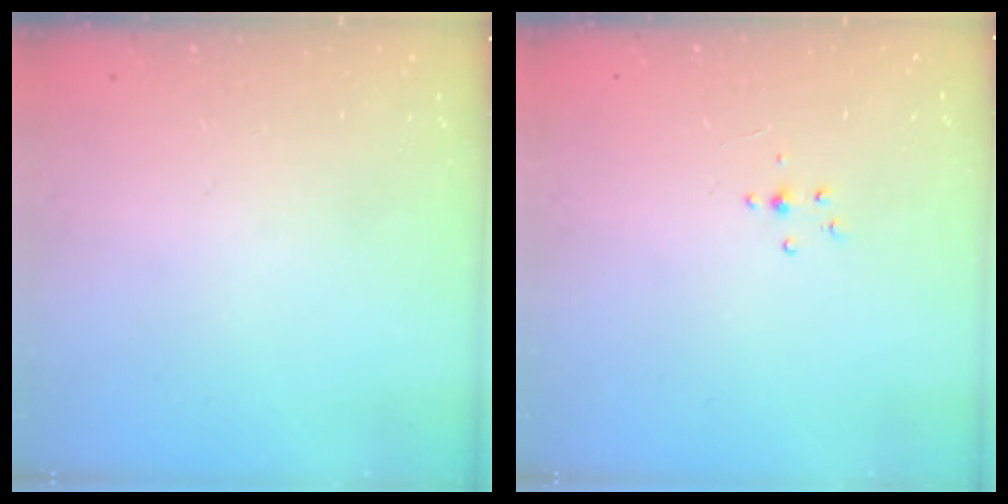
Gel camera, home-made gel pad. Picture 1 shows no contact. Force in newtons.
{"total": 3.2, "press": 3.1, "slide": 0.9}